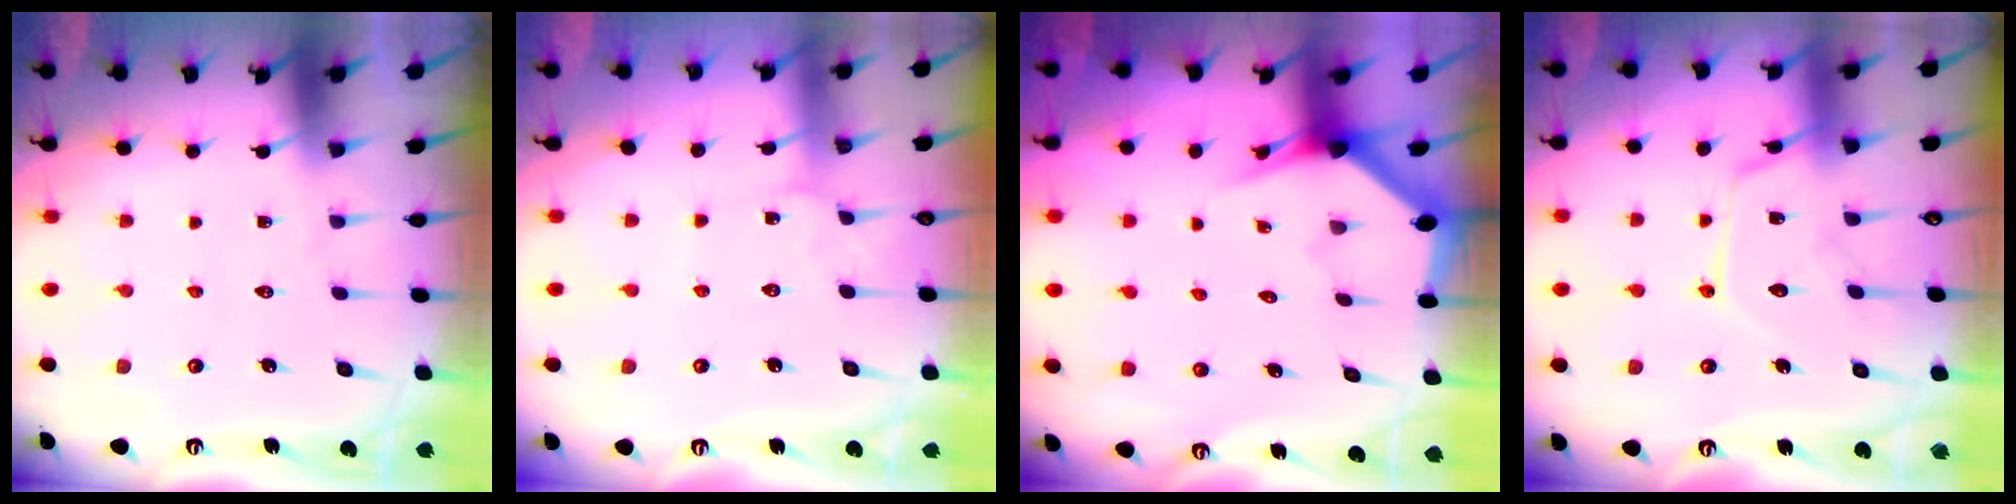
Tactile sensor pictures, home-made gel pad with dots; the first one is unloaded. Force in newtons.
{"total": 3.2, "press": 3.2, "slide": 0.2}
{"total": 2.9, "press": 2.9, "slide": 0.1}
{"total": 12.8, "press": 12.7, "slide": 1.2}